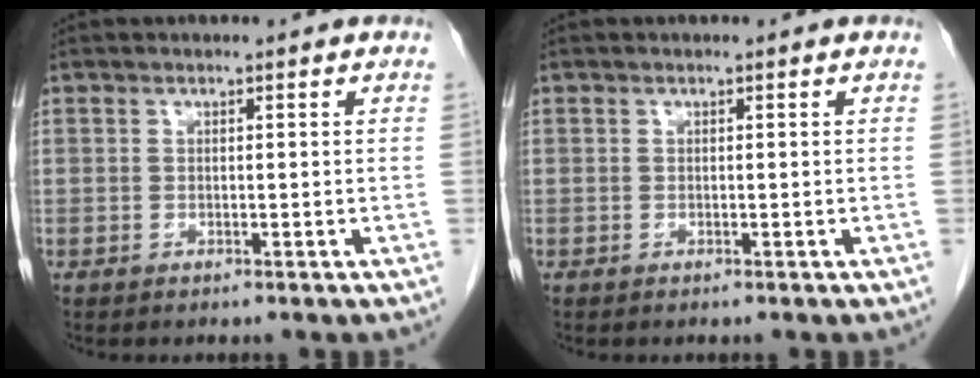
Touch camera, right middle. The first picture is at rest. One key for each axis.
{"total": 0.0}